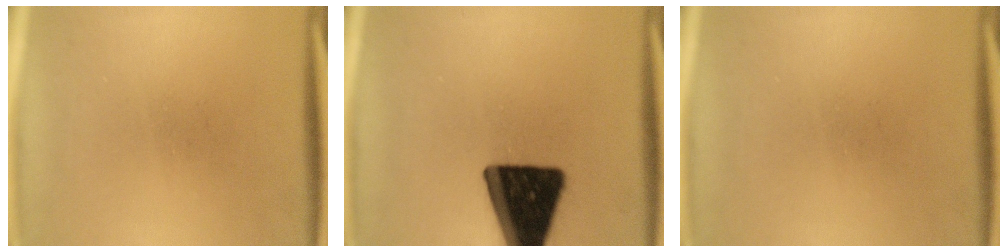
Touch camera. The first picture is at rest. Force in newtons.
{"total": 19.3}
{"total": 0.0}